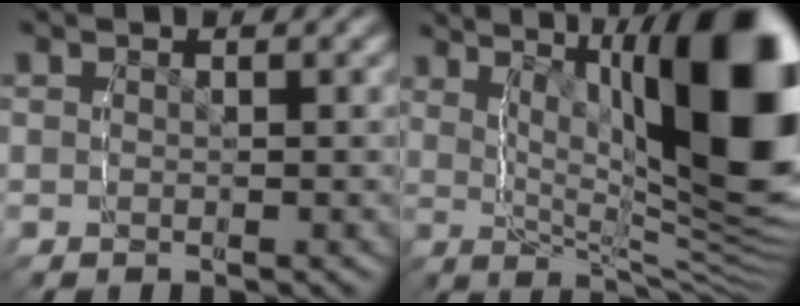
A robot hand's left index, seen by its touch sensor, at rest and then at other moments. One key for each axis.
{"total": 17.9, "fx": 4.1, "fy": 8.2, "fz": 15.4, "tx": -0.166, "ty": 0.009, "tz": 0.055}